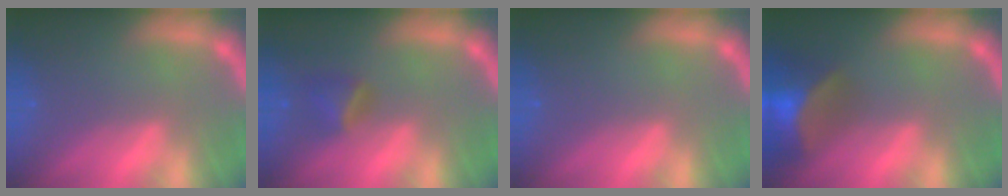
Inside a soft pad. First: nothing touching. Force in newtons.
{"total": 2.4}
{"total": 0.0}
{"total": 9.5}